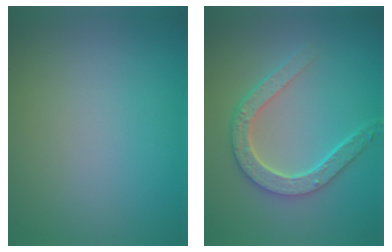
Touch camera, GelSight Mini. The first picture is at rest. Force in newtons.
{"total": 4.5, "press": 3.5, "slide": 2.7}